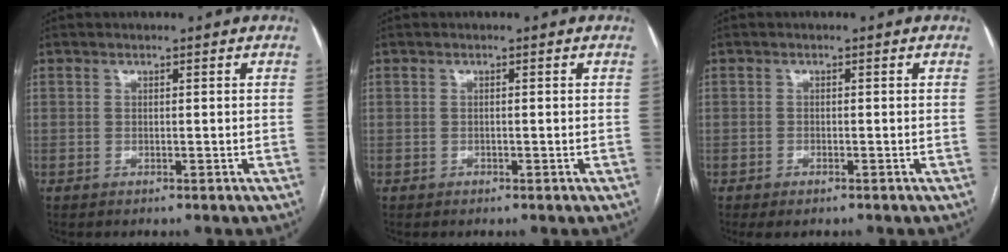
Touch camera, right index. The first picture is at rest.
{"total": 0.0}
{"total": 1.5, "force": [-1.0, 0.6, 1.0], "torque": [-0.015, -0.002, -0.011]}